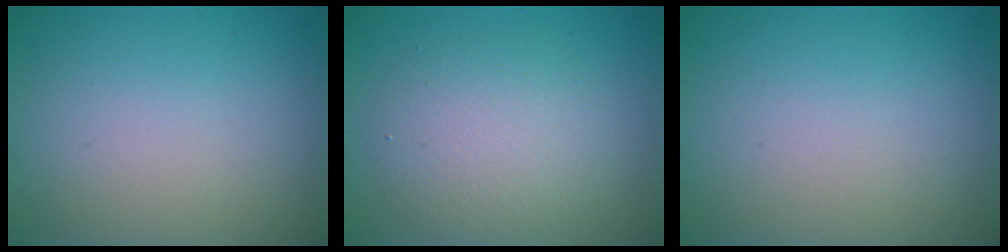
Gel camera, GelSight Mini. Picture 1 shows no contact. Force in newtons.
{"total": 4.4, "press": 4.4, "slide": 0.0}
{"total": 0.0}